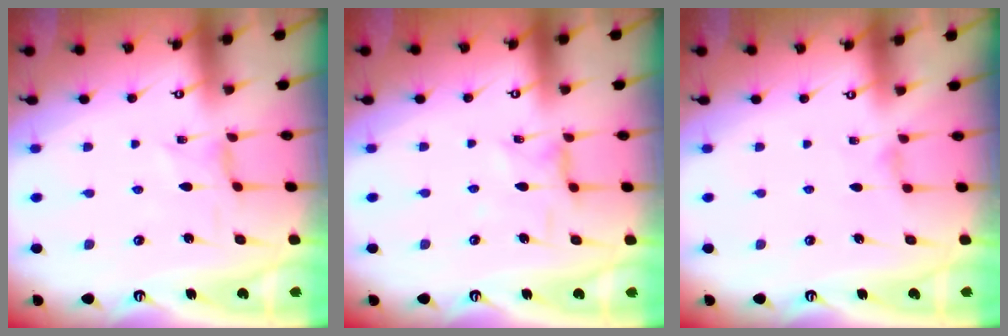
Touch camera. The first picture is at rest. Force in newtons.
{"total": 2.0, "press": 2.0, "slide": 0.4}
{"total": 0.9, "press": 0.8, "slide": 0.4}